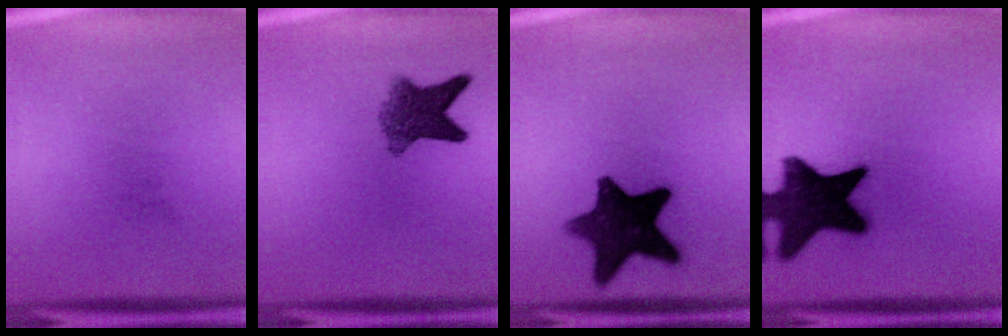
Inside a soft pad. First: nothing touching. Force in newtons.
{"total": 6.4}
{"total": 13.8}
{"total": 19.3}